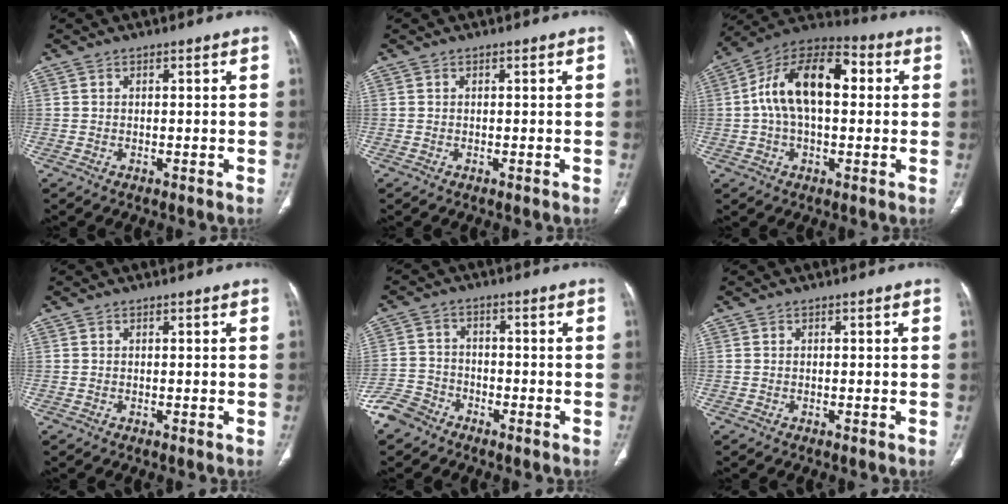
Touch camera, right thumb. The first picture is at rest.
{"total": 0.0}
{"total": 16.7, "force": [2.1, 9.2, 13.7], "torque": [-0.230, 0.040, 0.027]}
{"total": 0.0}
{"total": 5.9, "force": [-4.6, 3.6, 0.9], "torque": [-0.008, 0.020, -0.100]}
{"total": 0.0}